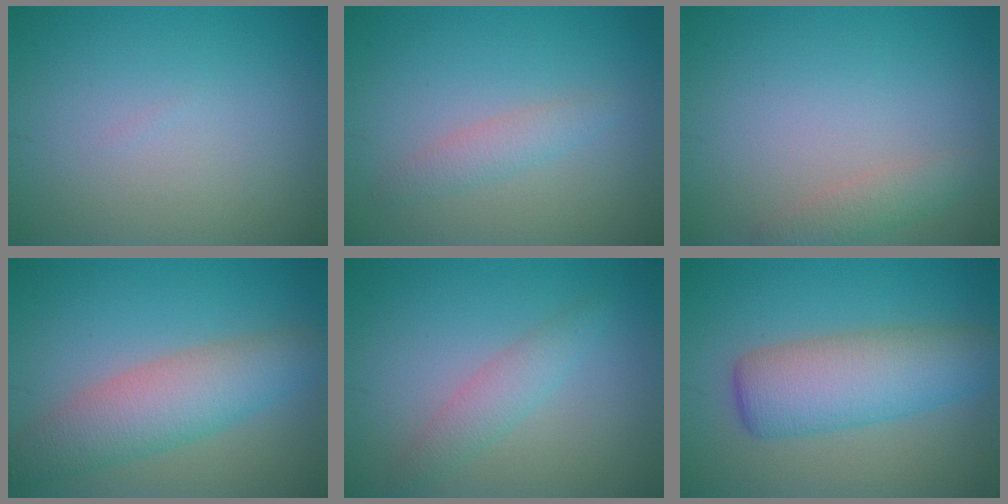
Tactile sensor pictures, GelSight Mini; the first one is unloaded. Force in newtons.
{"total": 1.7, "press": 1.7, "slide": 0.1}
{"total": 1.9, "press": 1.9, "slide": 0.1}
{"total": 5.7, "press": 5.7, "slide": 0.3}
{"total": 2.2, "press": 2.2, "slide": 0.2}
{"total": 6.4, "press": 6.4, "slide": 0.1}